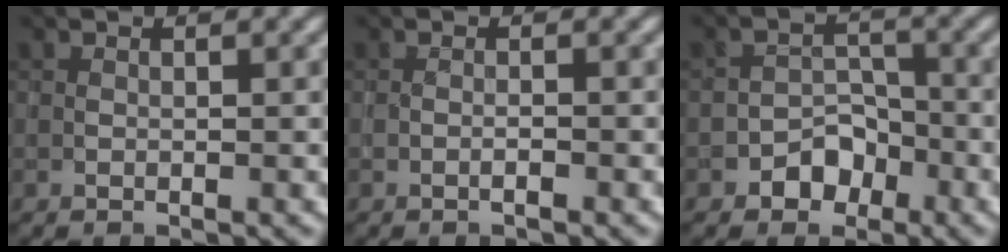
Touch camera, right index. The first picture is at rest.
{"total": 0.7, "force": [-0.4, -0.1, 0.5], "torque": [-0.010, 0.002, -0.009]}
{"total": 3.0, "force": [-1.9, 2.1, 1.0], "torque": [-0.005, 0.009, -0.031]}